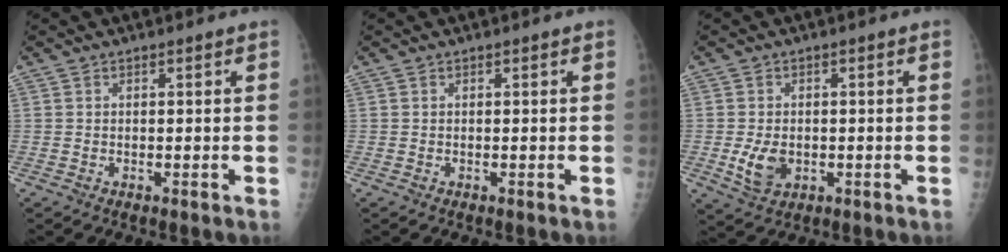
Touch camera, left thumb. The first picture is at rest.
{"total": 0.0}
{"total": 5.3, "force": [-1.1, 3.7, 3.7], "torque": [-0.060, -0.005, -0.012]}